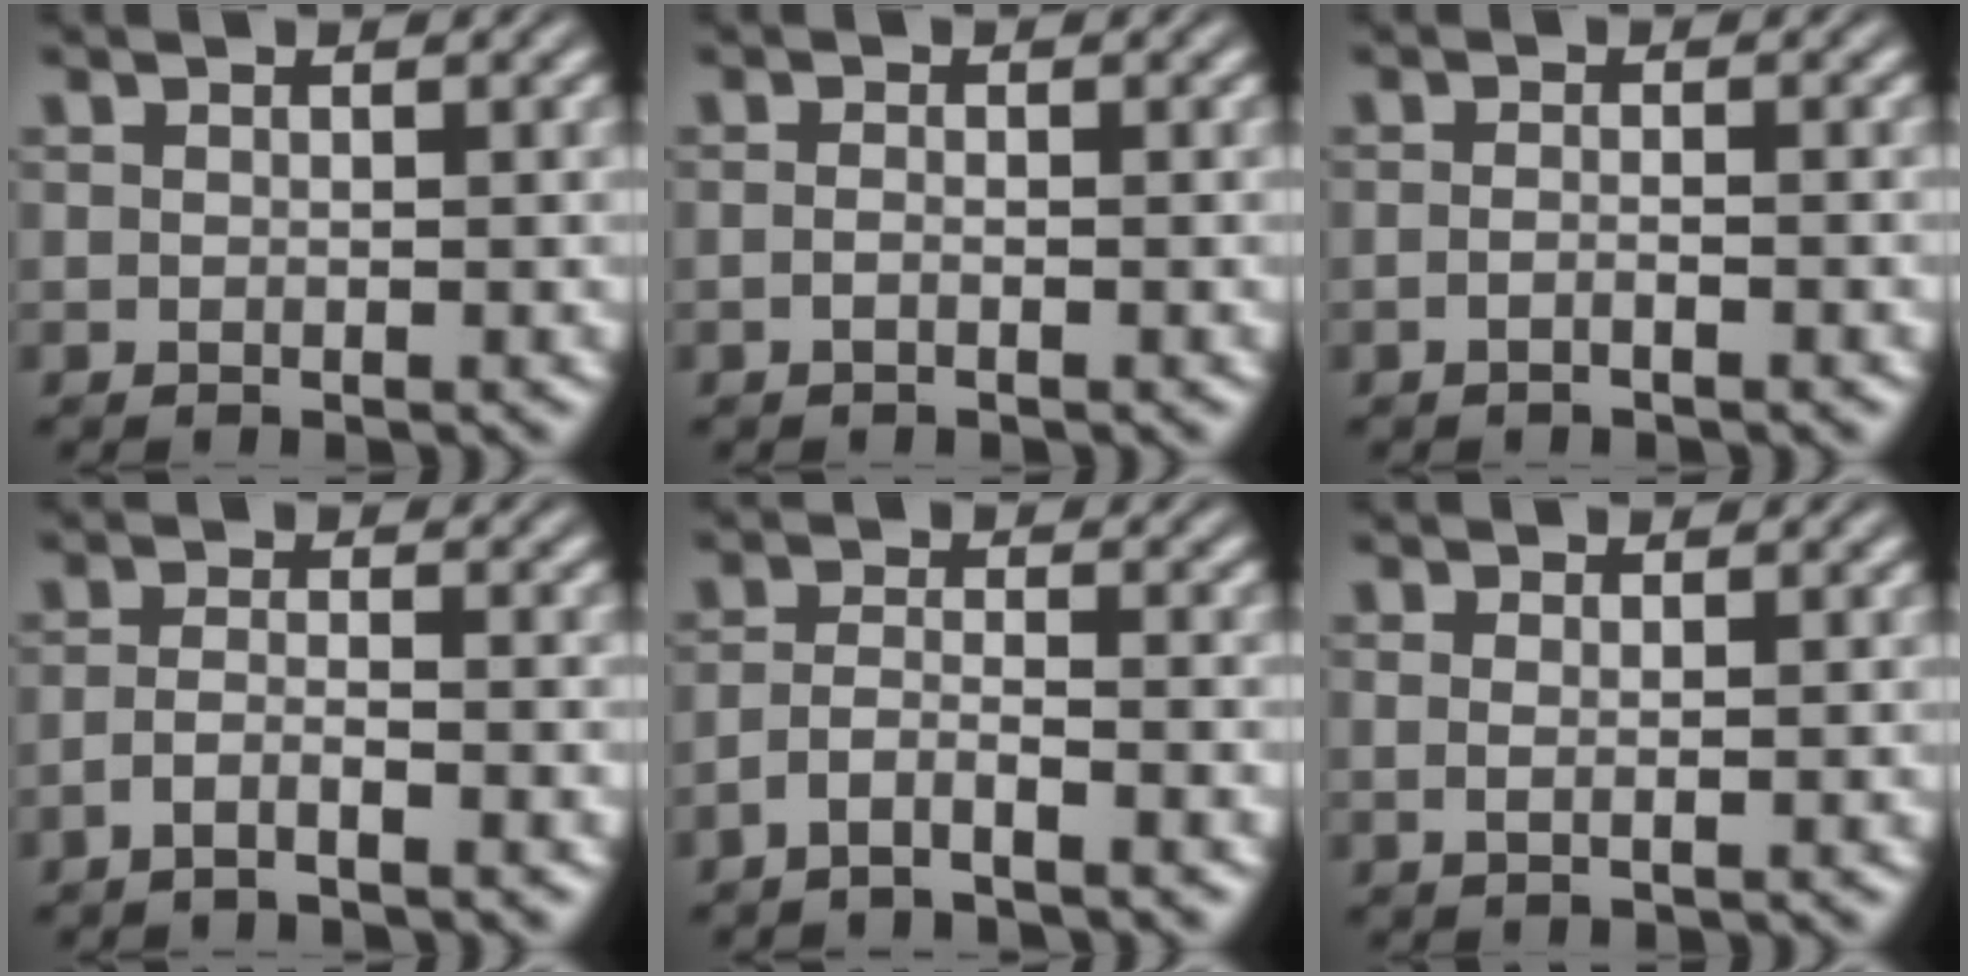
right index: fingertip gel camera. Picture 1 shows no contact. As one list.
[{"total": 1.0, "force": [-0.8, -0.4, 0.5], "torque": [-0.011, -0.004, -0.013]}, {"total": 1.4, "force": [-1.1, -0.5, 0.7], "torque": [-0.016, -0.003, -0.018]}, {"total": 2.5, "force": [-2.0, -0.4, 1.4], "torque": [-0.024, -0.011, -0.031]}, {"total": 2.9, "force": [-2.5, 0.2, 1.5], "torque": [-0.026, -0.013, -0.040]}, {"total": 1.1, "force": [0.3, -0.7, 0.9], "torque": [-0.014, -0.007, 0.012]}]